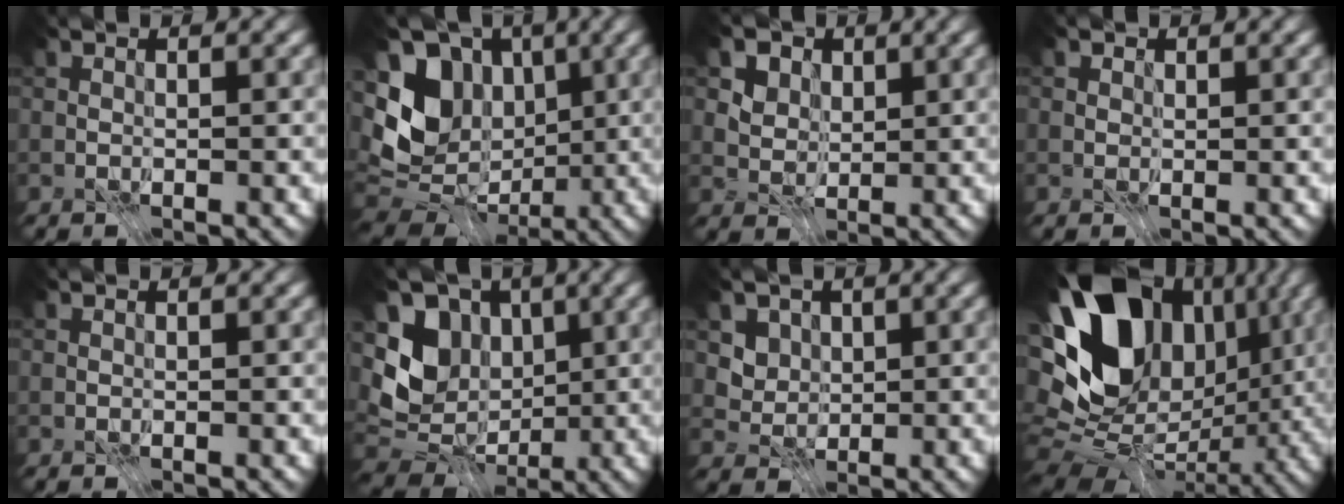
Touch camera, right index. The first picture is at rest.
{"total": 9.9, "force": [0.0, 7.5, 6.5], "torque": [-0.115, -0.004, -0.014]}
{"total": 5.0, "force": [2.1, 4.0, 2.2], "torque": [-0.050, -0.001, 0.035]}
{"total": 0.8, "force": [0.3, 0.7, 0.2], "torque": [-0.005, -0.008, 0.011]}
{"total": 0.0}
{"total": 8.1, "force": [-0.3, 6.4, 5.1], "torque": [-0.093, -0.008, -0.021]}
{"total": 2.1, "force": [0.3, 2.0, 0.5], "torque": [-0.014, -0.010, 0.004]}
{"total": 17.0, "force": [3.3, 12.3, 11.2], "torque": [-0.205, 0.005, 0.057]}